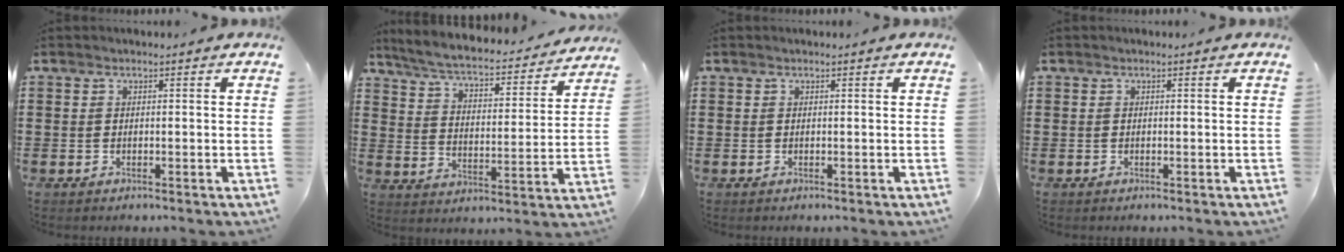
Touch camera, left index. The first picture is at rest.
{"total": 4.8, "force": [4.5, 0.1, 1.7], "torque": [-0.057, -0.036, 0.069]}
{"total": 0.0}
{"total": 0.0}